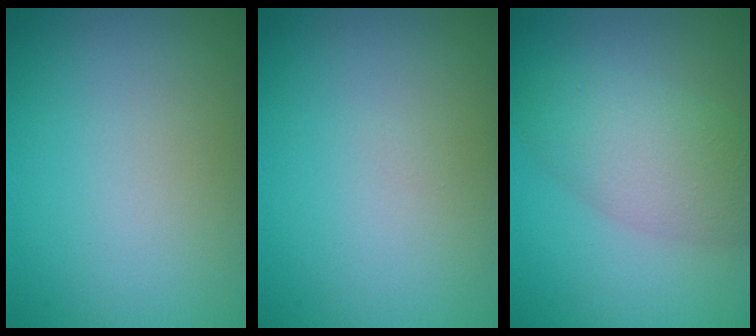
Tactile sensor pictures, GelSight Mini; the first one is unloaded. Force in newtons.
{"total": 0.0}
{"total": 4.9, "press": 4.9, "slide": 0.2}